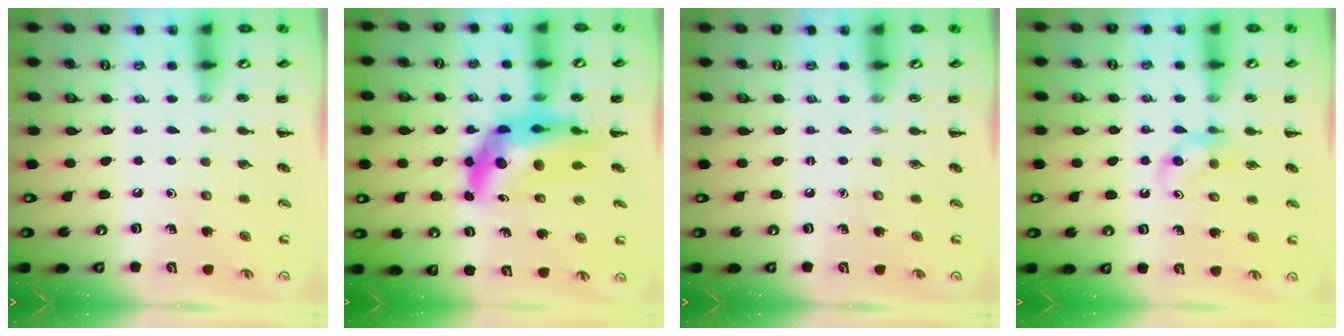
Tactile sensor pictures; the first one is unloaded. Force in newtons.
{"total": 9.3, "press": 8.6, "slide": 3.5}
{"total": 0.0}
{"total": 3.7, "press": 3.5, "slide": 1.2}